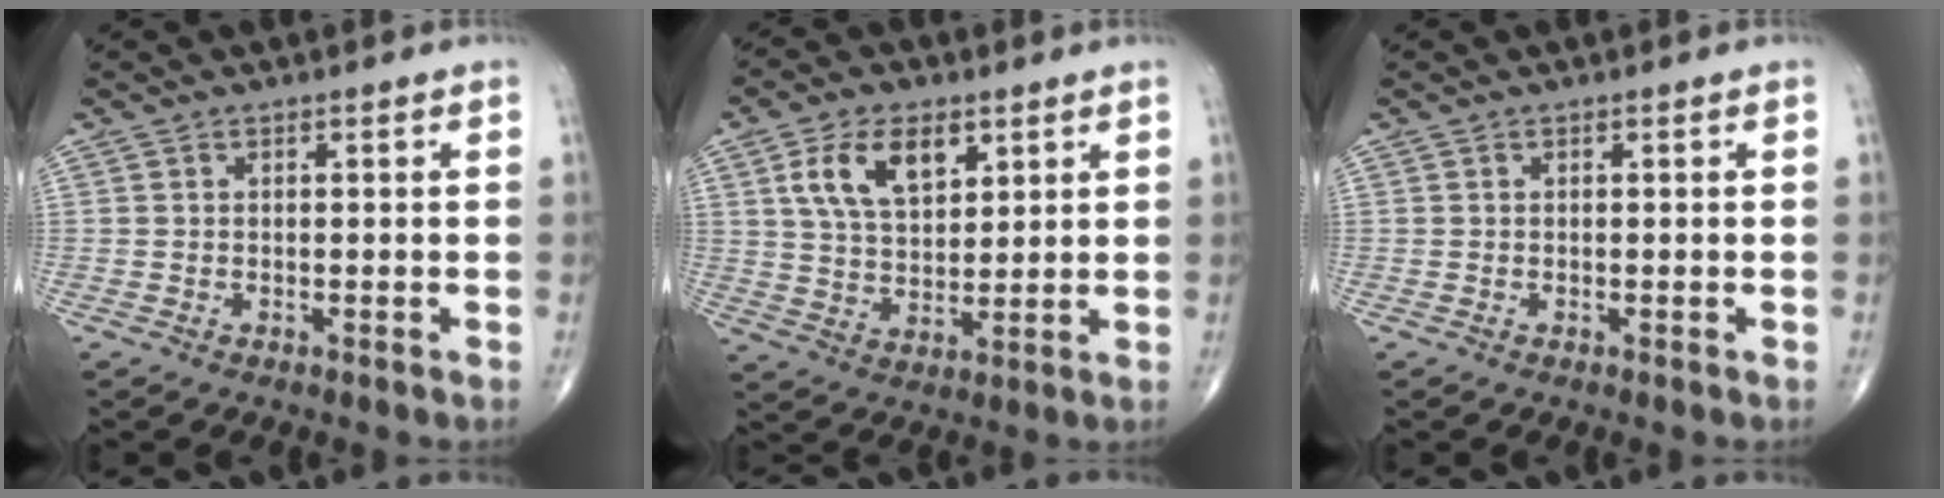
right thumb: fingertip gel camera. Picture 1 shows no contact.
{"total": 10.8, "force": [4.7, 6.1, 7.6], "torque": [-0.123, -0.016, 0.091]}
{"total": 0.0}